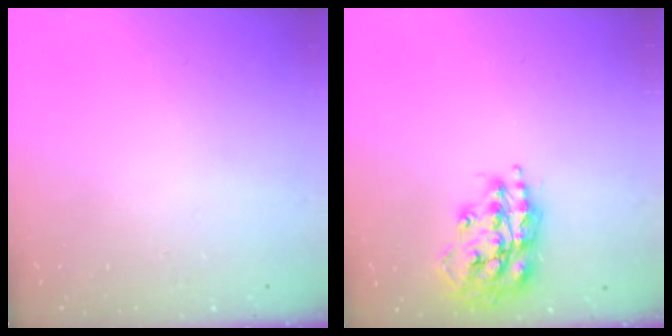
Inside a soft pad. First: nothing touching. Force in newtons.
{"total": 16.2, "press": 16.2, "slide": 1.4}